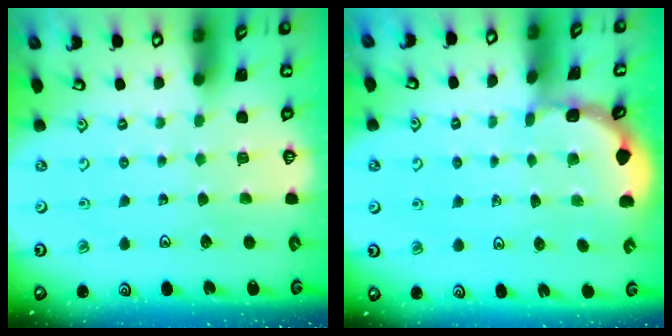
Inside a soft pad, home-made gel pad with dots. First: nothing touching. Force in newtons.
{"total": 1.5, "press": 1.5, "slide": 0.1}